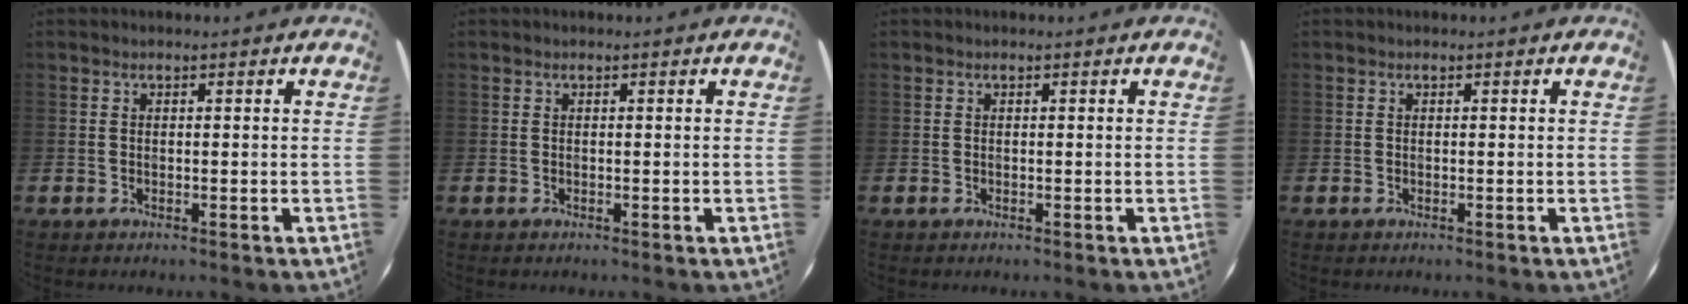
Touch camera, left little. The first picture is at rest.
{"total": 0.0}
{"total": 0.0}
{"total": 0.0}